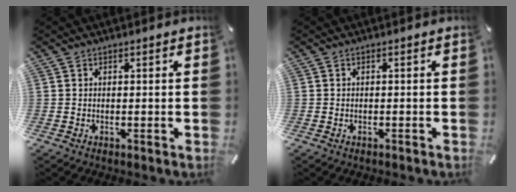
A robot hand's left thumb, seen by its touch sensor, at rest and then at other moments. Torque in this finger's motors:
{"motor_torque": [-0.18, -0.33, -0.10, 0.01, 0.00]}